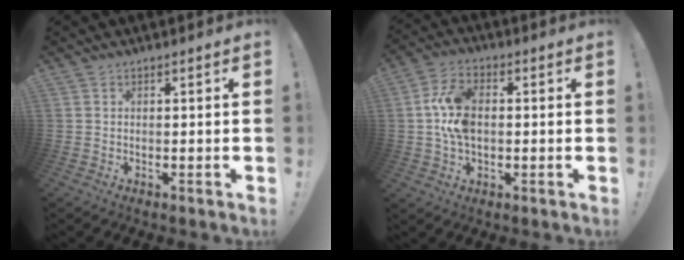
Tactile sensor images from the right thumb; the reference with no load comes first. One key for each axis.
{"total": 11.5, "fx": 0.4, "fy": 7.7, "fz": 8.5, "tx": -0.168, "ty": 0.011, "tz": 0.011}